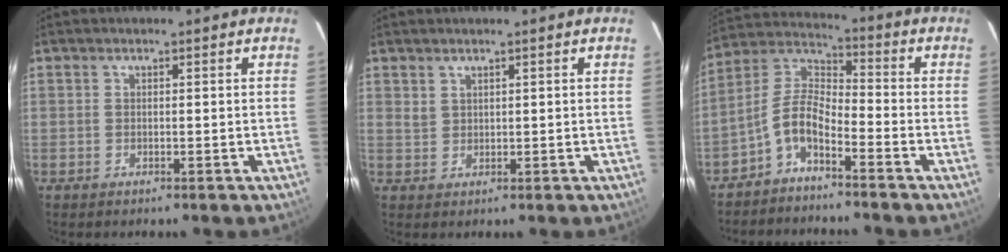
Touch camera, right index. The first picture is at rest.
{"total": 1.5, "force": [1.2, 0.9, 0.3], "torque": [-0.002, 0.003, 0.023]}
{"total": 7.0, "force": [-4.5, 2.4, 4.8], "torque": [-0.117, 0.022, -0.097]}